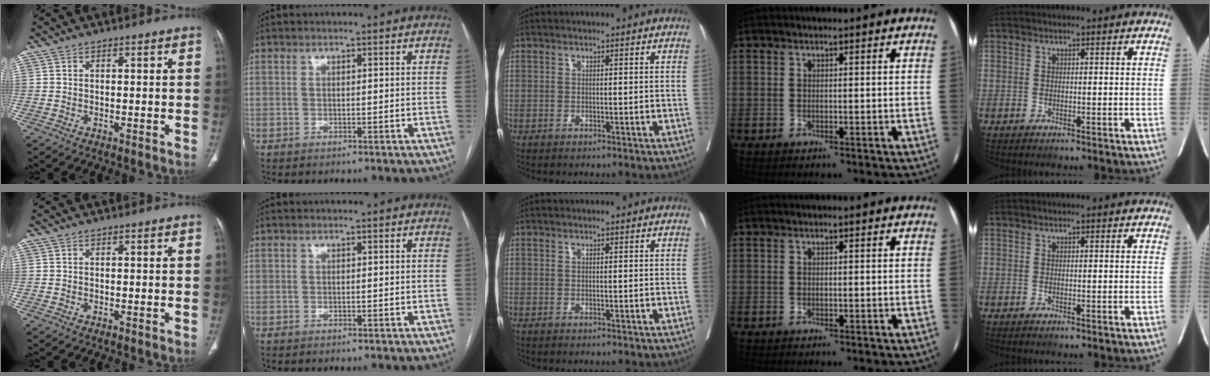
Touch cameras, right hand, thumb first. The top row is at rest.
{}